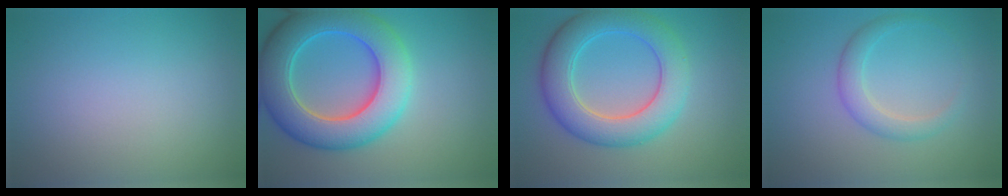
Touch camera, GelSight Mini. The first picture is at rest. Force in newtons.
{"total": 9.5, "press": 9.5, "slide": 0.3}
{"total": 6.9, "press": 6.9, "slide": 0.2}
{"total": 2.4, "press": 2.4, "slide": 0.1}